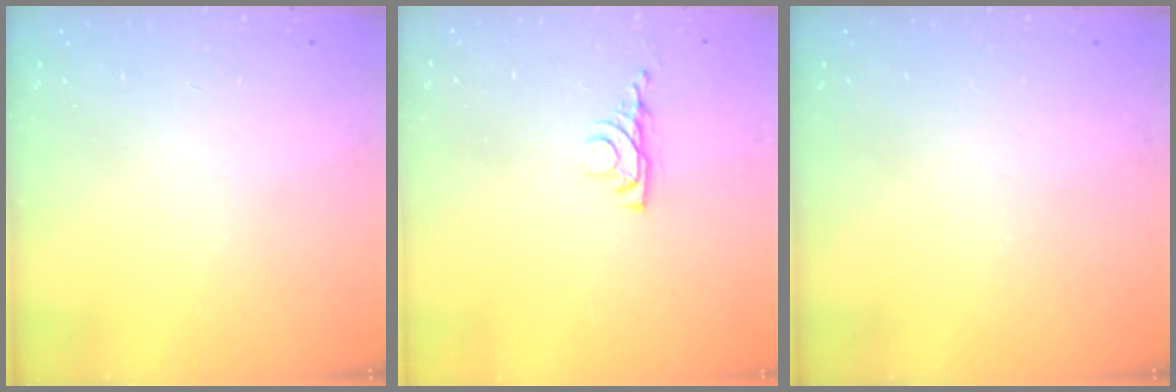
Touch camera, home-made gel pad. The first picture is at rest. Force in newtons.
{"total": 4.0, "press": 3.9, "slide": 0.6}
{"total": 0.0}